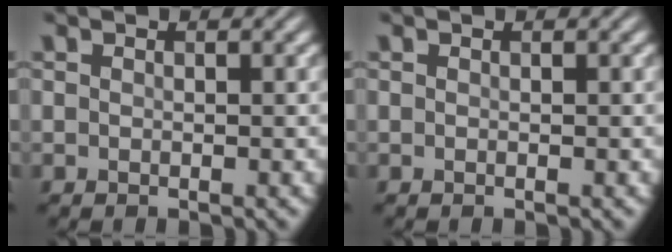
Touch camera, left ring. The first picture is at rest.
{"total": 0.0}